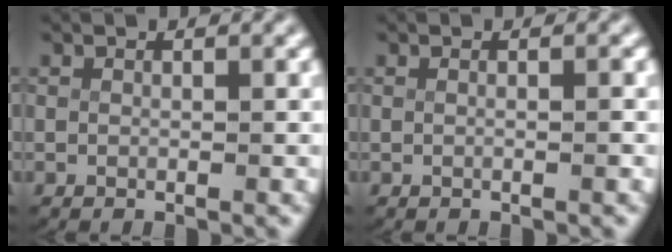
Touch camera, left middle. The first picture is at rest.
{"total": 0.7, "force": [-0.3, -0.2, 0.6], "torque": [-0.008, 0.000, -0.004]}